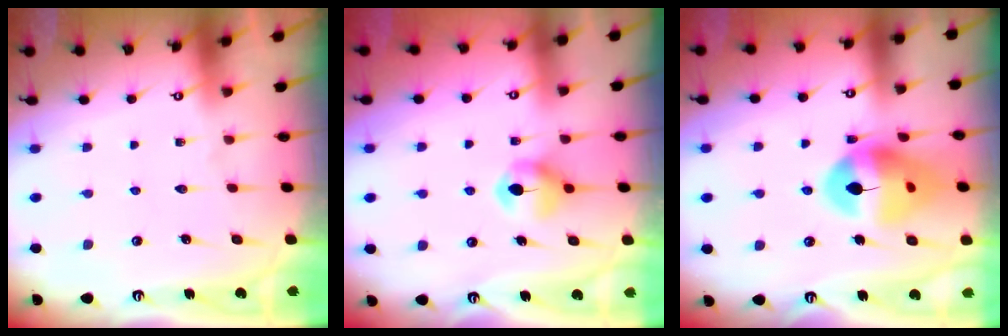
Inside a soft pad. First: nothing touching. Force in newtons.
{"total": 6.5, "press": 6.5, "slide": 0.5}
{"total": 15.4, "press": 15.3, "slide": 1.8}